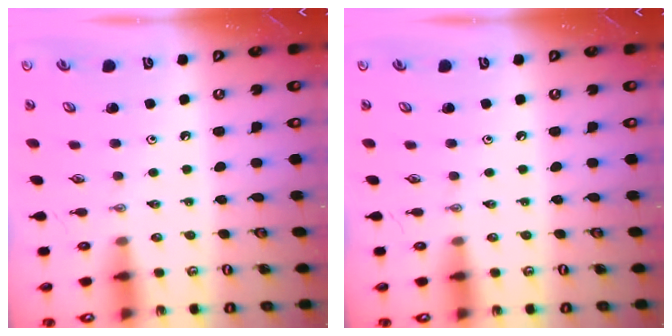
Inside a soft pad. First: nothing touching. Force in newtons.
{"total": 0.0}